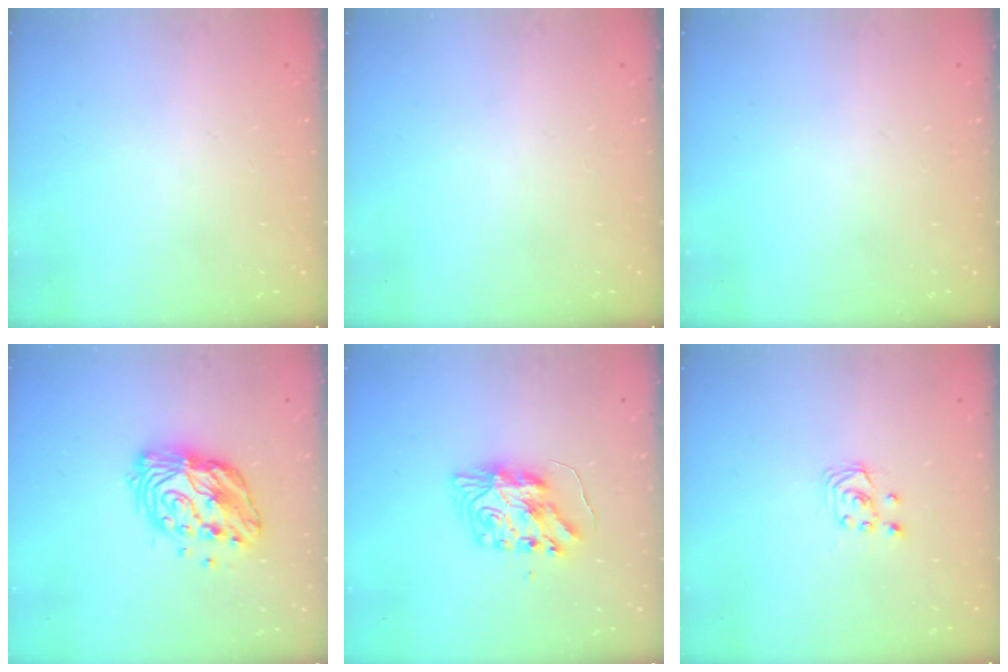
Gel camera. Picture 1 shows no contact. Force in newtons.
{"total": 0.0}
{"total": 0.0}
{"total": 13.0, "press": 13.0, "slide": 0.9}
{"total": 9.3, "press": 9.3, "slide": 0.7}
{"total": 2.6, "press": 2.6, "slide": 0.3}